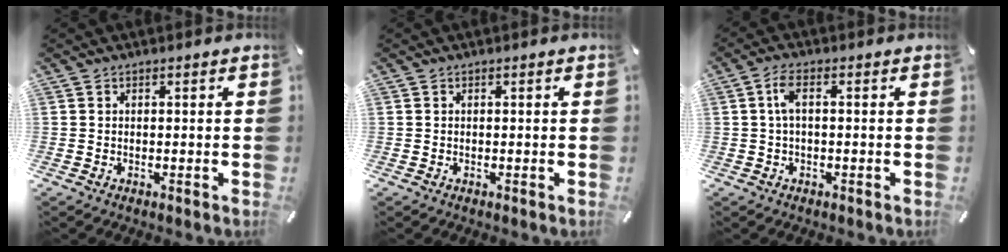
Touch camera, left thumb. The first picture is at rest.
{"total": 0.0}
{"total": 4.1, "force": [0.1, 1.6, 3.7], "torque": [-0.079, 0.008, -0.001]}